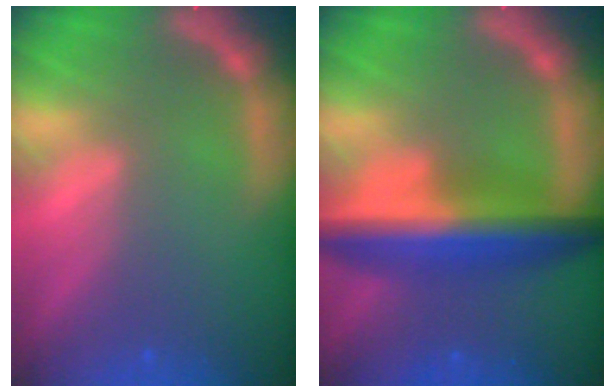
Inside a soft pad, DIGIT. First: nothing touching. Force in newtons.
{"total": 8.5}